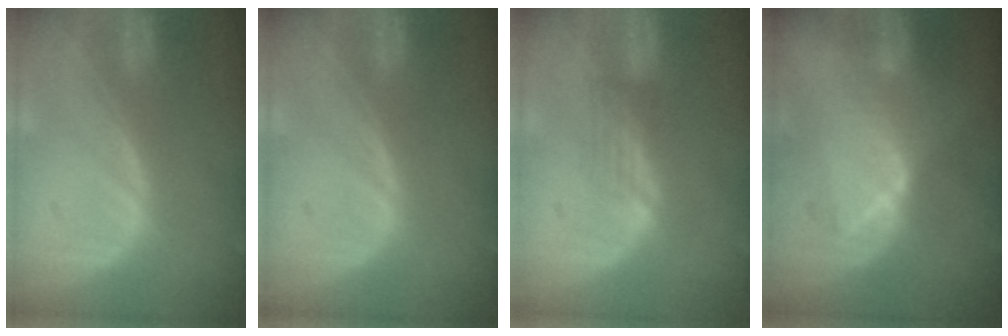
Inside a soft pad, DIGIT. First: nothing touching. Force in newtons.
{"total": 0.0}
{"total": 2.8, "press": 2.5, "slide": 1.4}
{"total": 6.5, "press": 6.5, "slide": 0.6}